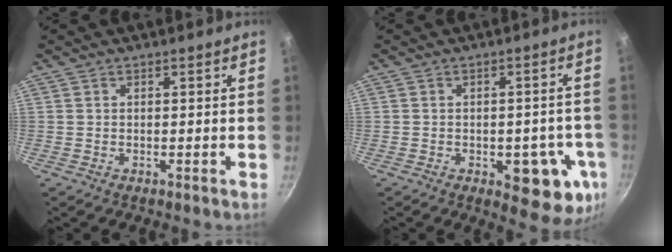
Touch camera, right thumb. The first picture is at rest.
{"total": 12.0, "force": [-3.6, 5.9, 9.8], "torque": [-0.071, 0.003, -0.041]}